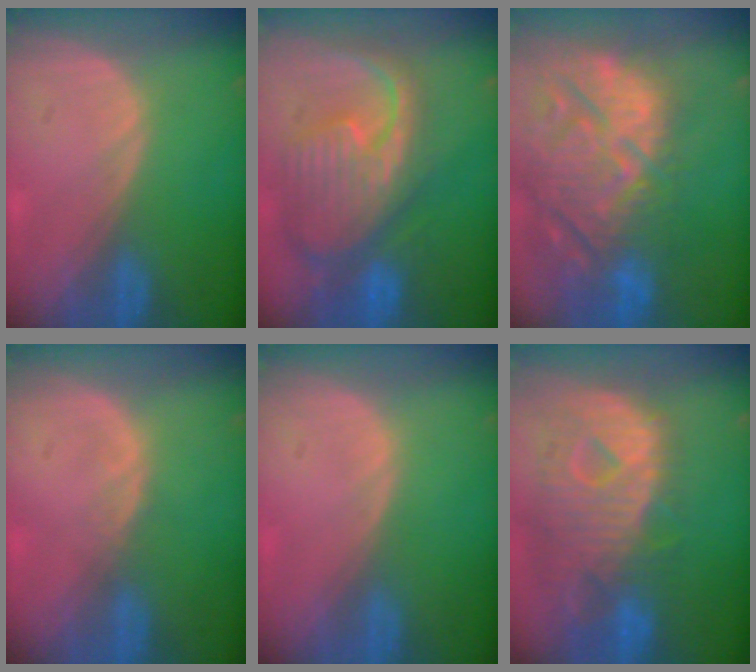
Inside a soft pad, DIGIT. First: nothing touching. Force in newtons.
{"total": 12.4, "press": 10.7, "slide": 6.4}
{"total": 15.3, "press": 13.0, "slide": 8.0}
{"total": 0.9, "press": 0.9, "slide": 0.2}
{"total": 0.0}
{"total": 12.6, "press": 10.8, "slide": 6.5}